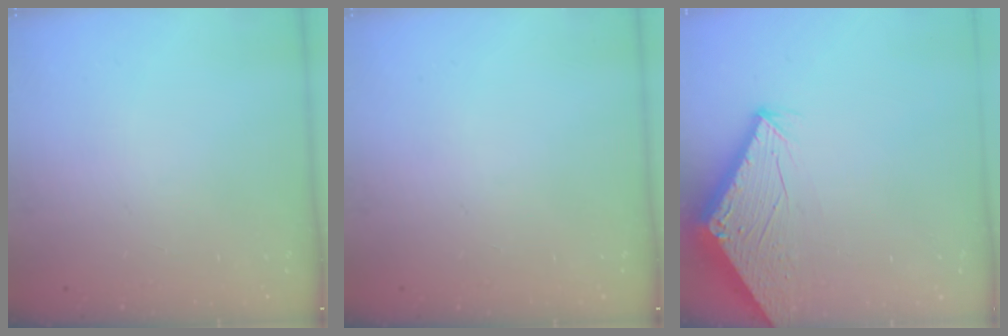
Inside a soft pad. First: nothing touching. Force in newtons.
{"total": 0.0}
{"total": 2.8, "press": 2.8, "slide": 0.1}